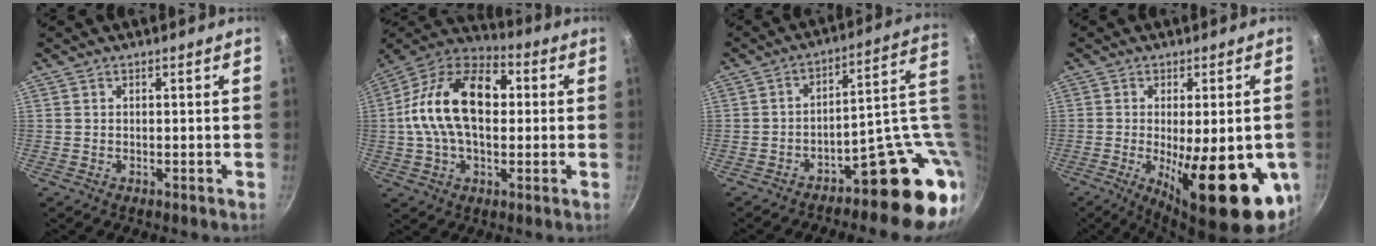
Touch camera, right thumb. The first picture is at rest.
{"total": 20.2, "force": [1.0, 12.3, 16.0], "torque": [-0.264, 0.036, -0.002]}
{"total": 15.4, "force": [-2.1, 6.7, 13.7], "torque": [-0.120, 0.021, -0.022]}
{"total": 21.7, "force": [-5.6, 6.9, 19.8], "torque": [-0.252, -0.019, -0.064]}